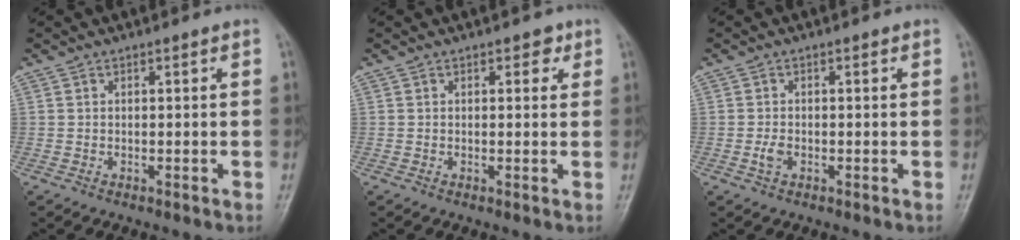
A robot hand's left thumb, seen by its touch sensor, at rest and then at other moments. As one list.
[{"total": 2.0, "force": [1.0, 1.3, 1.2], "torque": [0.002, -0.001, 0.008]}, {"total": 1.9, "force": [-0.5, 1.2, 1.4], "torque": [-0.025, 0.000, -0.013]}]